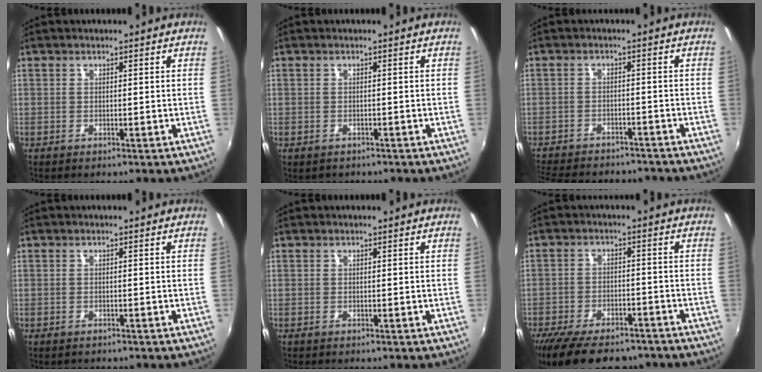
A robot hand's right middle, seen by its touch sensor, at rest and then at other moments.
{"total": 1.6, "force": [-1.2, 1.0, 0.5], "torque": [-0.014, -0.008, -0.016]}
{"total": 16.2, "force": [-13.9, 5.5, 6.2], "torque": [-0.146, -0.012, -0.198]}
{"total": 1.0, "force": [-0.8, 0.5, 0.2], "torque": [-0.009, -0.004, -0.012]}
{"total": 0.0}
{"total": 16.6, "force": [-12.8, 7.1, 8.0], "torque": [-0.175, -0.024, -0.191]}